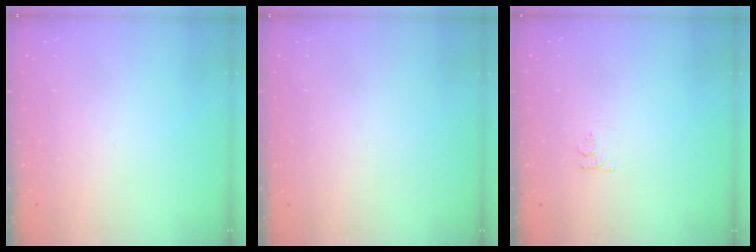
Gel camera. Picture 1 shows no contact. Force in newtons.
{"total": 1.5, "press": 1.5, "slide": 0.1}
{"total": 3.7, "press": 3.6, "slide": 0.5}